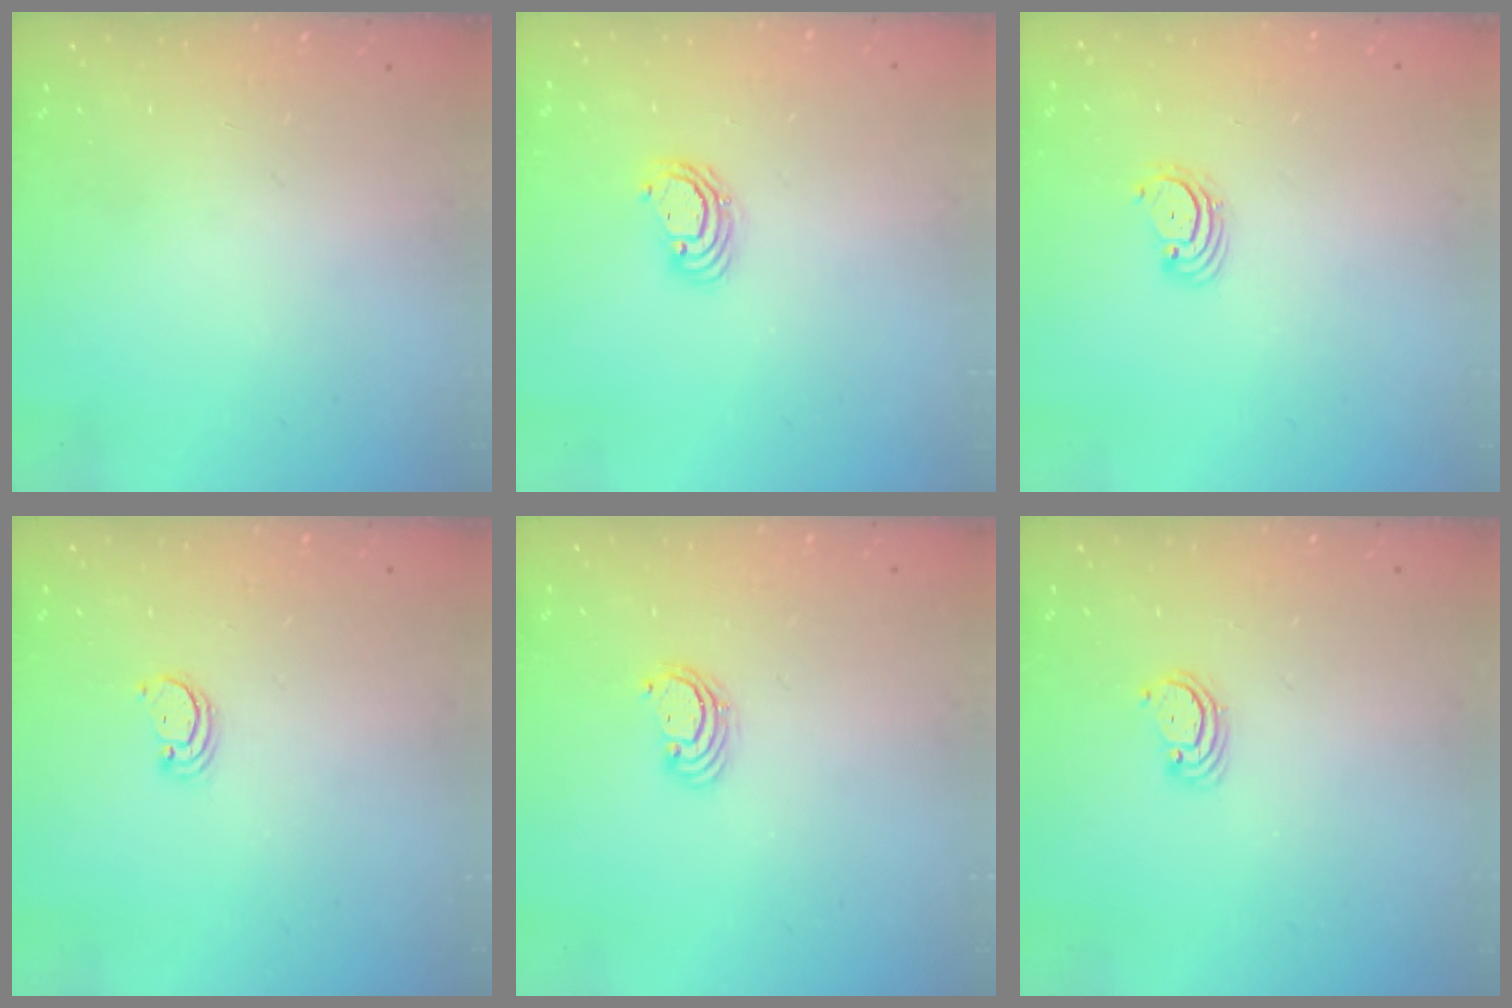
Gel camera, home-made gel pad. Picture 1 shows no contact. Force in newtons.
{"total": 5.6, "press": 5.6, "slide": 0.4}
{"total": 2.9, "press": 2.9, "slide": 0.4}
{"total": 2.1, "press": 2.1, "slide": 0.2}
{"total": 3.2, "press": 3.2, "slide": 0.3}
{"total": 3.0, "press": 3.0, "slide": 0.3}